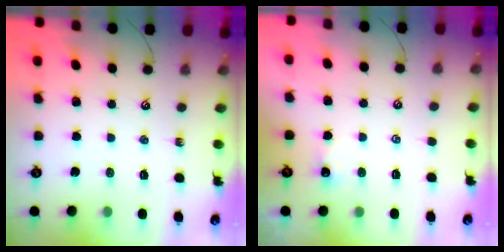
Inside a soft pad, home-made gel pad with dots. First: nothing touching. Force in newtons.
{"total": 0.0}